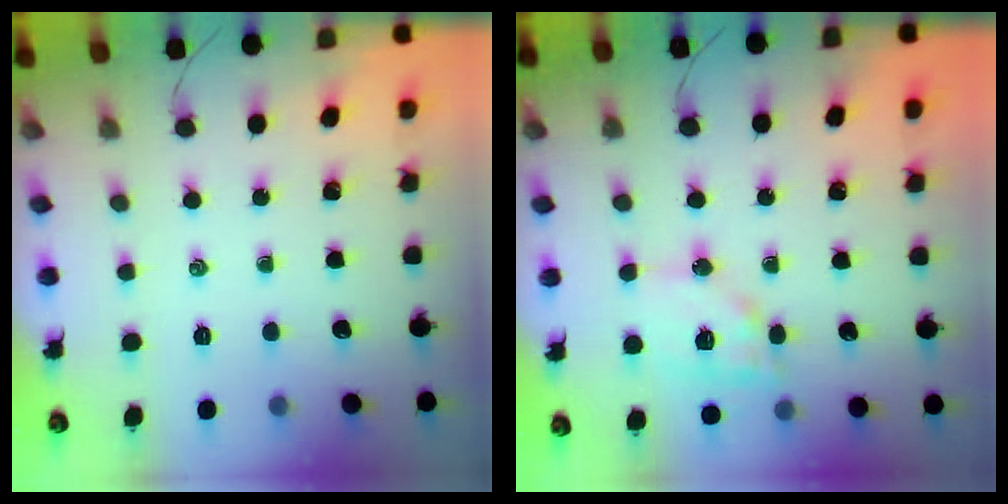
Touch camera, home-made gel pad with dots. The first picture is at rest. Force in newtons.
{"total": 12.0, "press": 11.8, "slide": 2.5}